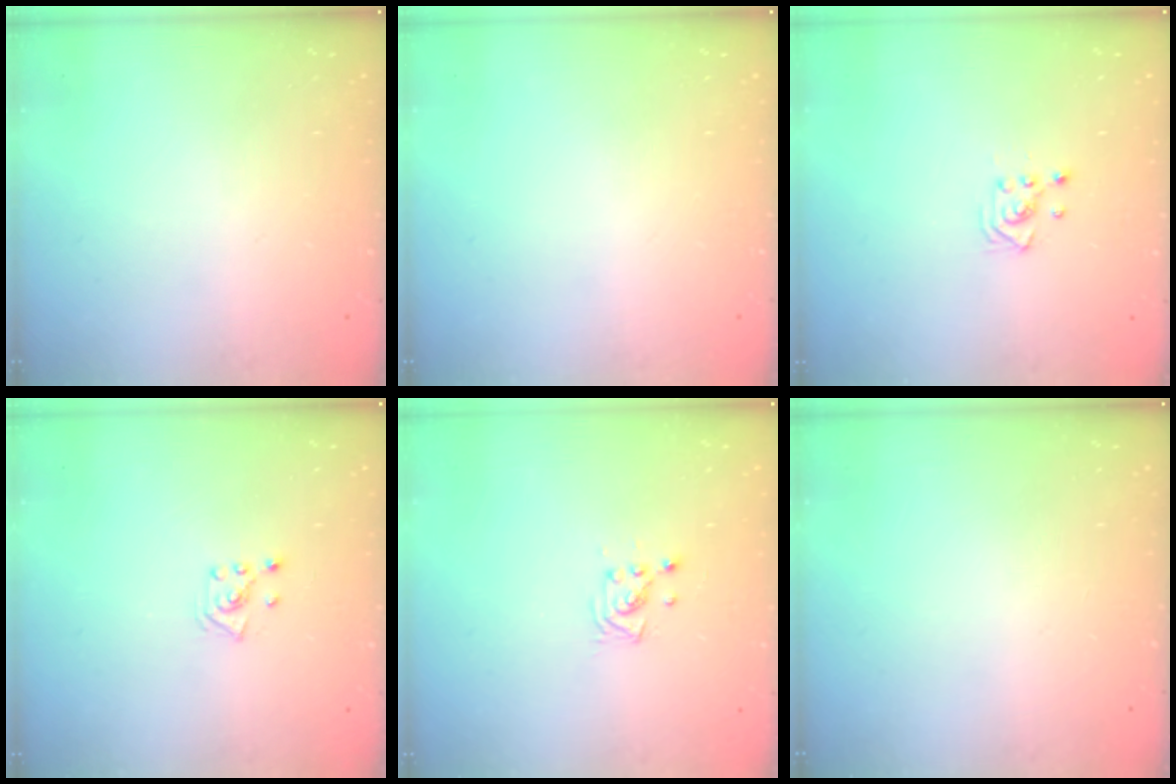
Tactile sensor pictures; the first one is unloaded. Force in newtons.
{"total": 0.0}
{"total": 3.1, "press": 3.1, "slide": 0.2}
{"total": 3.8, "press": 3.8, "slide": 0.4}
{"total": 2.9, "press": 2.9, "slide": 0.3}
{"total": 0.0}